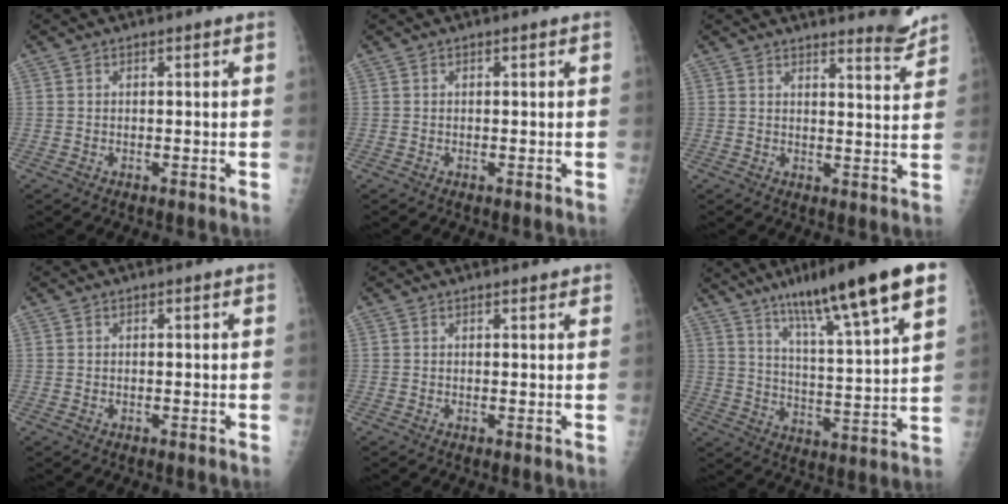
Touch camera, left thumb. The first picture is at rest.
{"total": 0.0}
{"total": 4.3, "force": [4.2, 0.1, 1.1], "torque": [-0.012, -0.049, 0.052]}
{"total": 0.0}
{"total": 1.2, "force": [1.0, 0.4, 0.5], "torque": [-0.004, -0.002, 0.010]}
{"total": 21.2, "force": [12.7, 2.6, 16.8], "torque": [-0.250, -0.038, 0.200]}